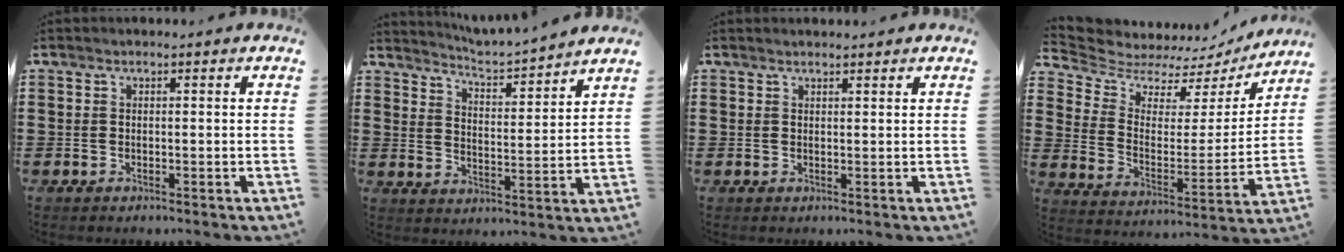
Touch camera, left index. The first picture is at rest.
{"total": 3.8, "force": [3.7, -0.8, 0.4], "torque": [-0.029, -0.037, 0.056]}
{"total": 1.0, "force": [1.0, 0.1, 0.1], "torque": [-0.003, -0.001, 0.019]}
{"total": 6.0, "force": [5.3, 2.4, 1.3], "torque": [-0.061, -0.039, 0.091]}